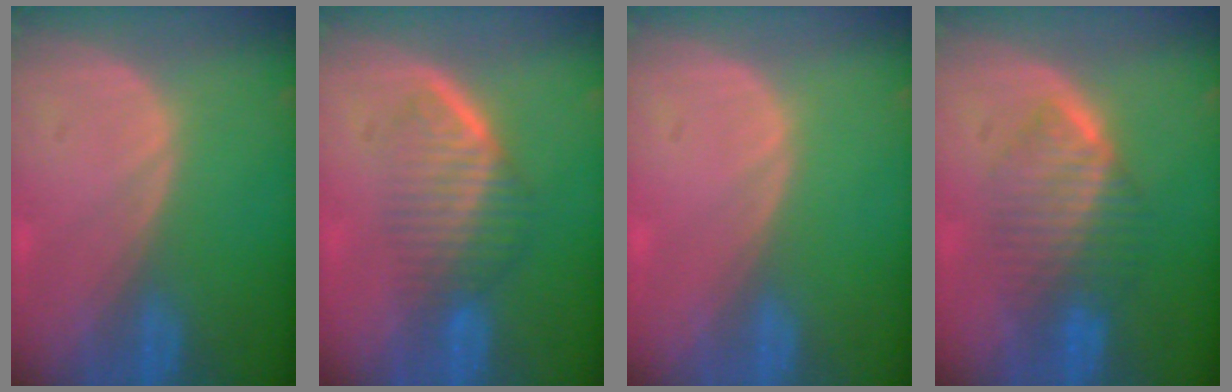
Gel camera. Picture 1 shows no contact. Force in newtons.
{"total": 6.7, "press": 5.8, "slide": 3.3}
{"total": 0.6, "press": 0.1, "slide": 0.6}
{"total": 6.4, "press": 6.4, "slide": 0.9}